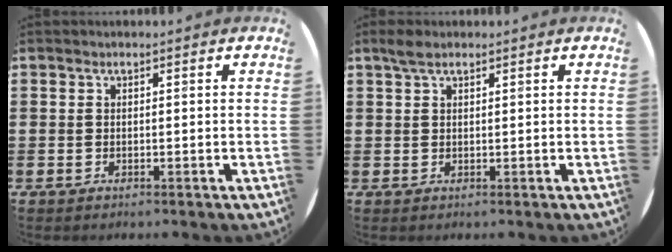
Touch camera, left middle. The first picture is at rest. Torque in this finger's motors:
{"motor_torque": [0.62, -0.45, 0.03, 0.02]}